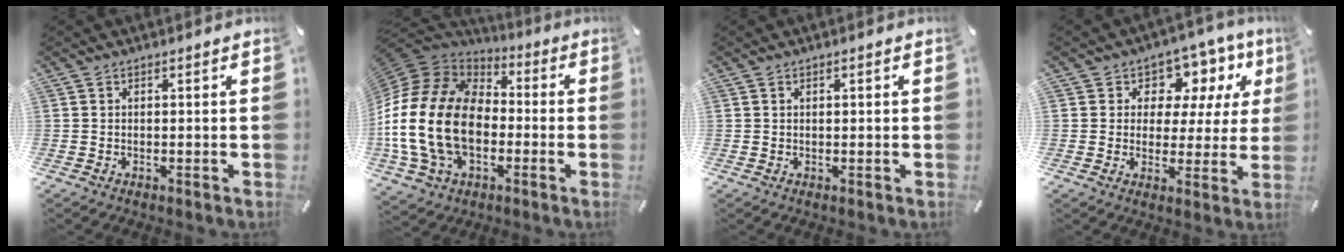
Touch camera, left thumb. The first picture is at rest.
{"total": 23.1, "force": [-5.1, 16.4, 15.4], "torque": [-0.352, 0.022, -0.093]}
{"total": 0.7, "force": [0.1, 0.4, 0.6], "torque": [-0.012, 0.003, 0.001]}
{"total": 10.1, "force": [4.2, 7.7, 4.9], "torque": [-0.067, -0.027, 0.075]}